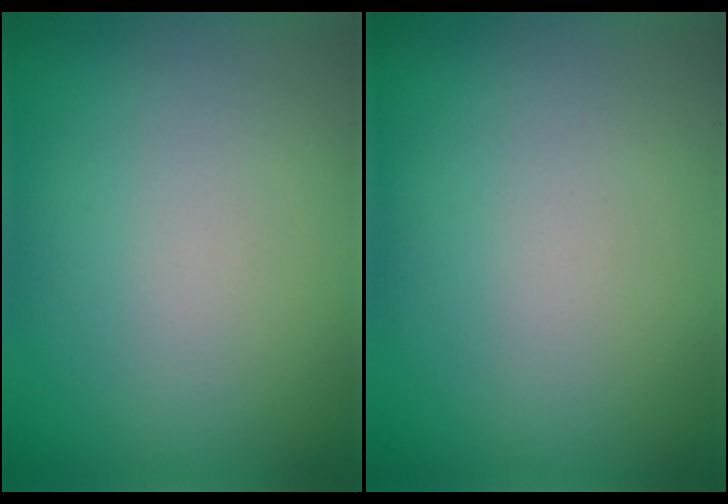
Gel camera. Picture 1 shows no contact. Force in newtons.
{"total": 0.0}